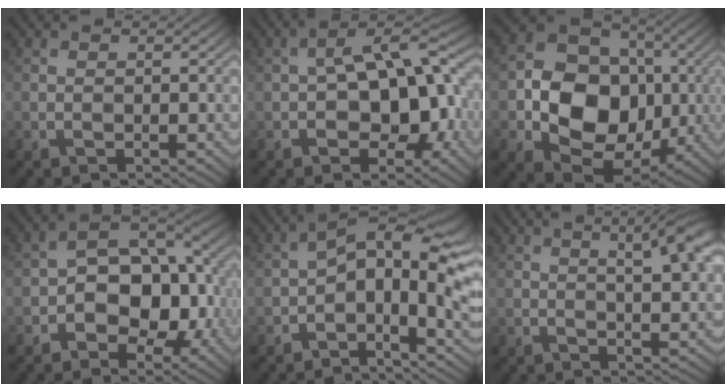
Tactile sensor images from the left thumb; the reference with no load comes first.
{"total": 12.6, "force": [-1.3, 7.2, 10.2], "torque": [-0.136, 0.012, -0.026]}
{"total": 15.0, "force": [-1.8, 11.7, 9.3], "torque": [-0.160, -0.016, -0.037]}
{"total": 11.3, "force": [-2.5, 7.3, 8.2], "torque": [-0.114, 0.001, -0.050]}
{"total": 13.3, "force": [-0.4, 6.5, 11.6], "torque": [-0.187, 0.004, -0.017]}
{"total": 9.4, "force": [3.5, 2.5, 8.3], "torque": [-0.099, 0.021, 0.046]}